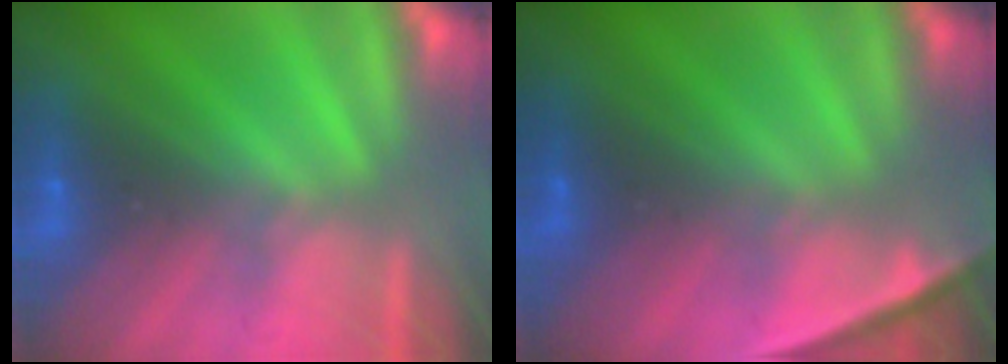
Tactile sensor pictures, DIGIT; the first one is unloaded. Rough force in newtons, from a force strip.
{"total": 2.3}